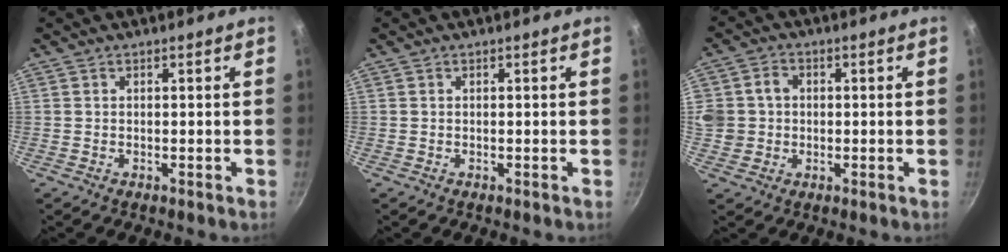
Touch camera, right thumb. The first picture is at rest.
{"total": 0.0}
{"total": 6.6, "force": [0.3, 6.0, 2.6], "torque": [-0.030, 0.008, 0.002]}